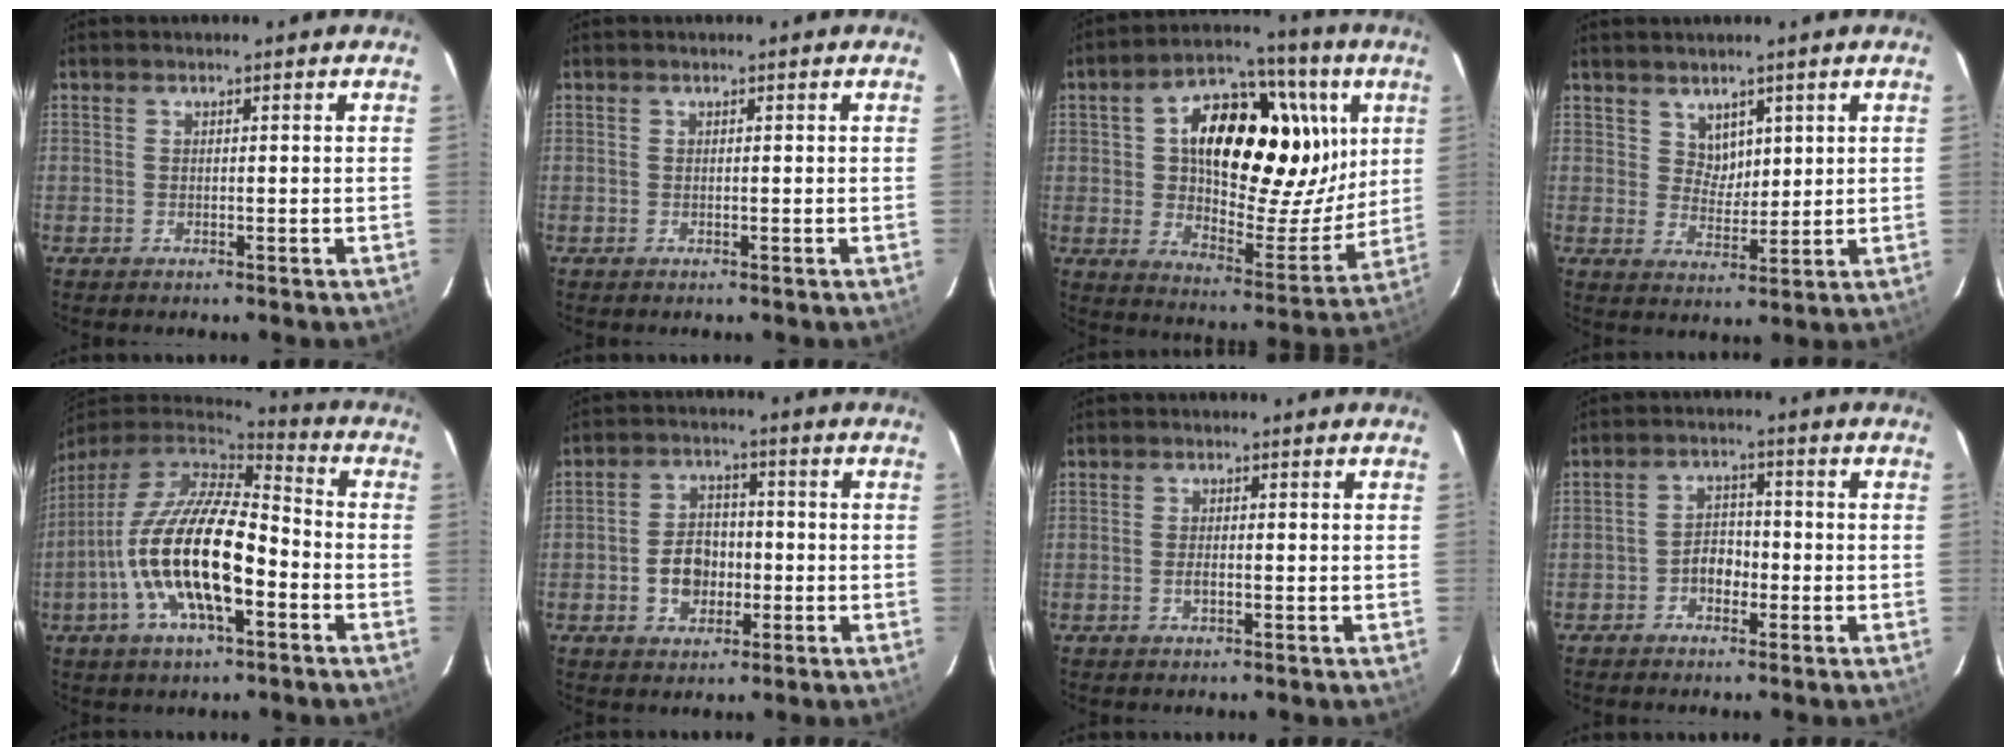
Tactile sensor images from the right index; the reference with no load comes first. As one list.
[{"total": 0.0}, {"total": 24.4, "force": [7.1, 13.9, 18.7], "torque": [-0.307, 0.019, 0.122]}, {"total": 3.9, "force": [2.5, 2.8, 1.2], "torque": [-0.011, 0.003, 0.049]}, {"total": 19.3, "force": [-5.8, 7.0, 17.0], "torque": [-0.332, -0.018, -0.110]}, {"total": 7.2, "force": [-1.8, 5.5, 4.3], "torque": [-0.081, 0.022, -0.023]}, {"total": 1.5, "force": [-0.6, 0.6, 1.2], "torque": [-0.026, 0.001, -0.011]}, {"total": 3.9, "force": [-1.9, 2.8, 1.9], "torque": [-0.035, 0.013, -0.031]}]